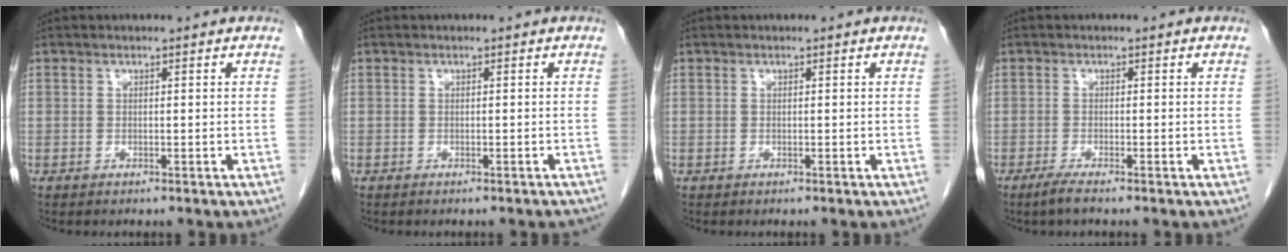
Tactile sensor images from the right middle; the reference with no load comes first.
{"total": 3.4, "force": [-3.1, 0.6, 1.0], "torque": [-0.013, -0.010, -0.036]}
{"total": 0.0}
{"total": 2.0, "force": [-1.5, -0.1, 1.3], "torque": [-0.035, -0.006, -0.033]}